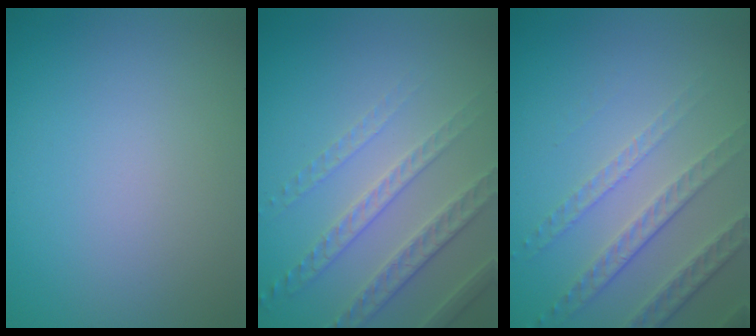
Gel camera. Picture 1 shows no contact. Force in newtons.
{"total": 5.0, "press": 3.3, "slide": 3.7}
{"total": 4.6, "press": 3.3, "slide": 3.2}